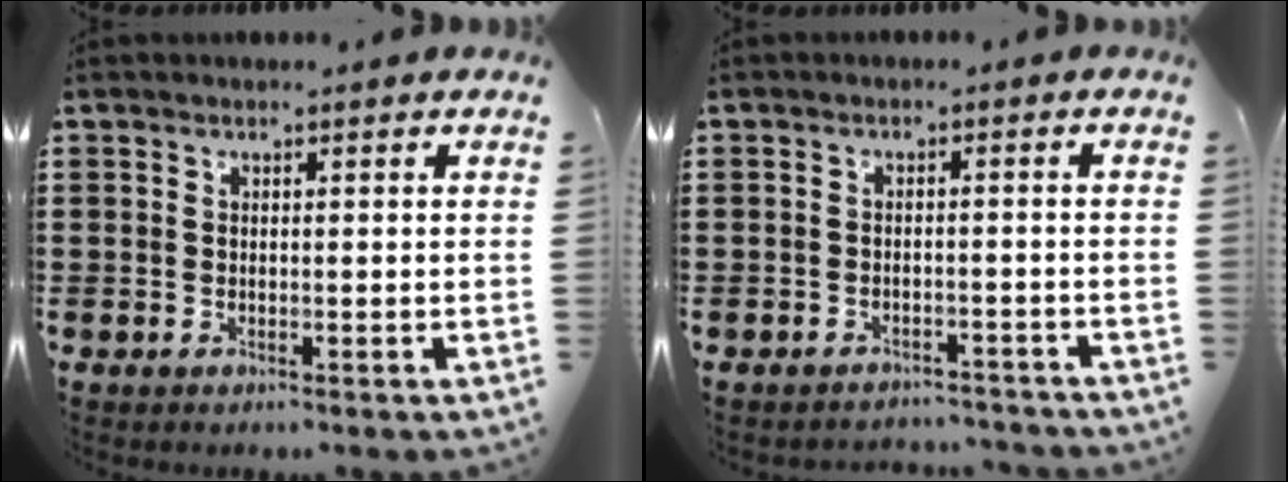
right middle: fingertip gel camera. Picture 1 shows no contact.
{"total": 2.0, "force": [-2.0, 0.0, -0.1], "torque": [-0.006, -0.004, -0.044]}